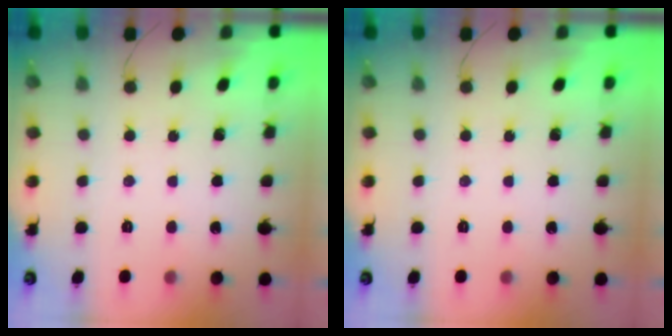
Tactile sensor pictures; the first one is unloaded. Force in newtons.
{"total": 0.0}